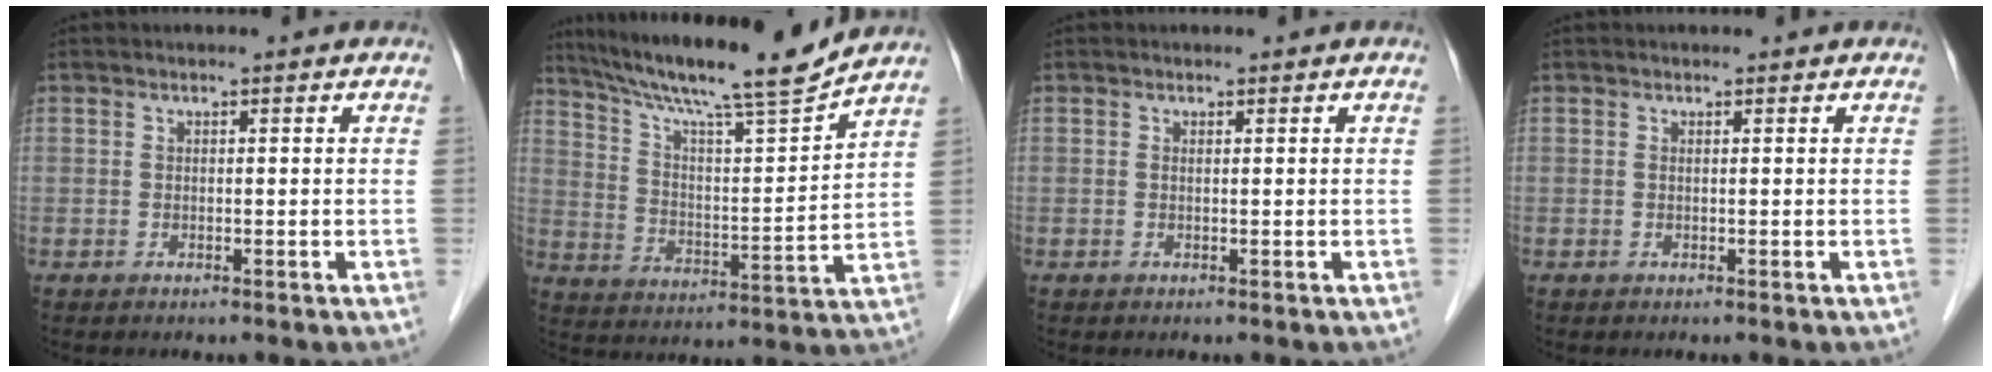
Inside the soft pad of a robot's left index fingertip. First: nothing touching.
{"total": 17.0, "force": [15.0, -0.8, 7.9], "torque": [-0.140, -0.008, 0.241]}
{"total": 0.0}
{"total": 0.0}